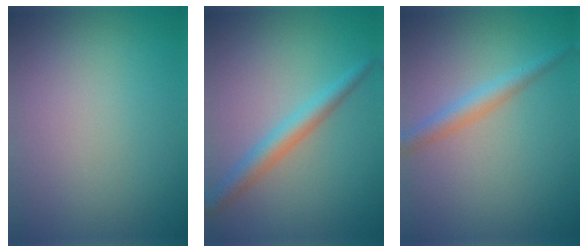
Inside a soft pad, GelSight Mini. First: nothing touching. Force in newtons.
{"total": 3.0, "press": 3.0, "slide": 0.0}
{"total": 2.5, "press": 2.5, "slide": 0.1}